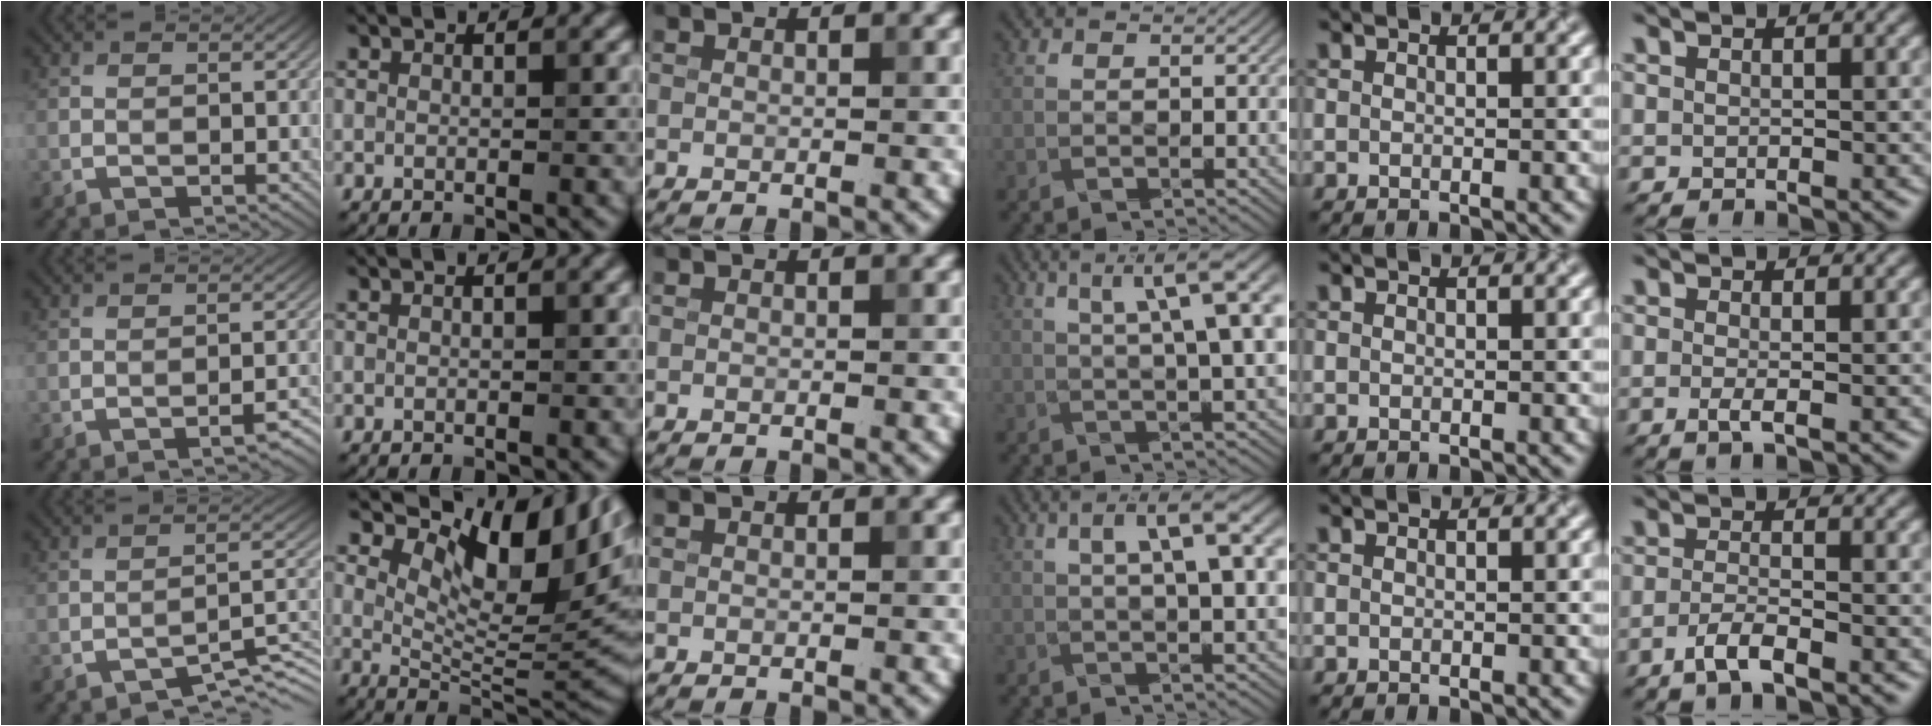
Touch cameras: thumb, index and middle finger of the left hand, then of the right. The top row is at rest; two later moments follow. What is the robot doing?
{"motion": "pour", "object": "sugar"}